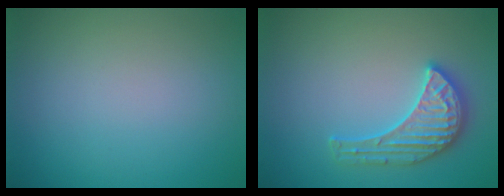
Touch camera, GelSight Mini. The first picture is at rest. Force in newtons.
{"total": 3.6, "press": 3.5, "slide": 0.5}